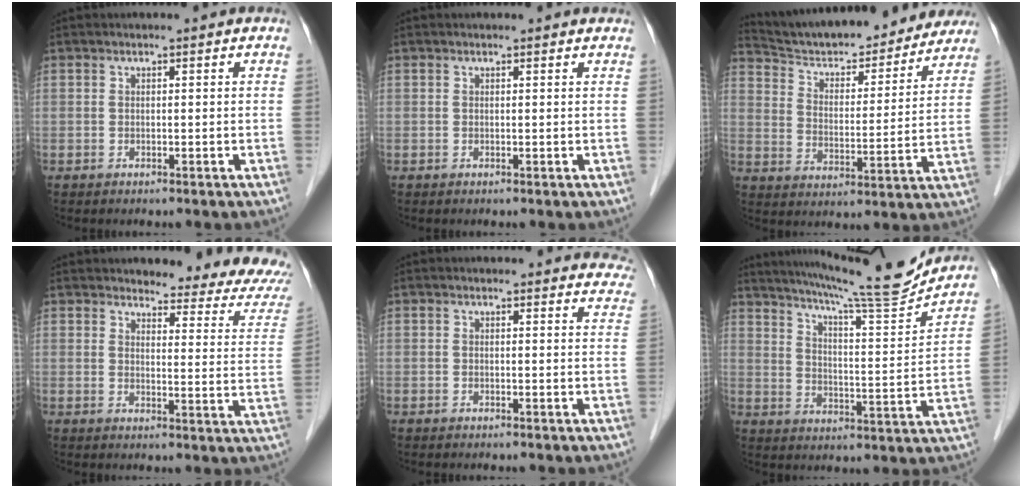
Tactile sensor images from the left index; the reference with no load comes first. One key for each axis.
{"total": 1.9, "fx": 1.8, "fy": 0.2, "fz": 0.2, "tx": -0.012, "ty": 0.003, "tz": 0.013}
{"total": 21.7, "fx": 20.1, "fy": 4.4, "fz": 6.9, "tx": -0.103, "ty": -0.002, "tz": 0.286}
{"total": 15.0, "fx": 13.5, "fy": 3.3, "fz": 5.6, "tx": -0.034, "ty": -0.051, "tz": 0.127}
{"total": 9.2, "fx": 8.7, "fy": 2.6, "fz": 1.3, "tx": 0.023, "ty": -0.007, "tz": 0.065}
{"total": 16.6, "fx": 15.3, "fy": -0.9, "fz": 6.2, "tx": -0.106, "ty": -0.034, "tz": 0.219}